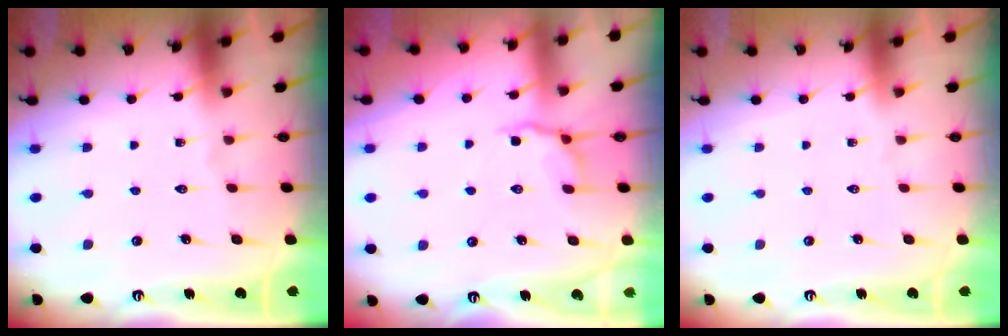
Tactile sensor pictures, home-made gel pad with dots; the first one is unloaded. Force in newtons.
{"total": 4.6, "press": 4.4, "slide": 1.3}
{"total": 0.0}